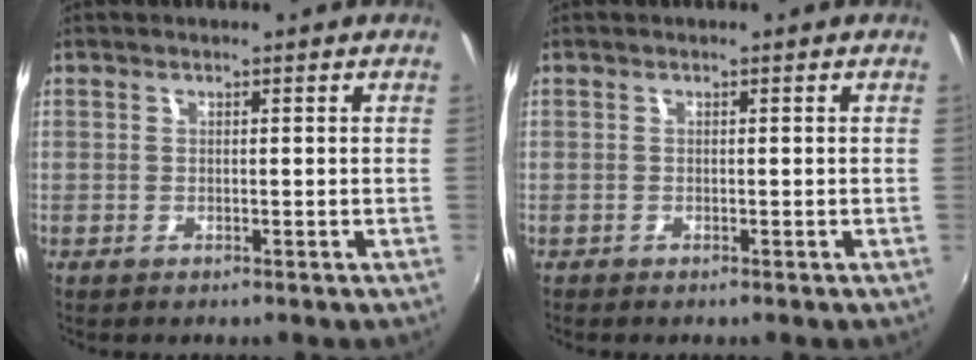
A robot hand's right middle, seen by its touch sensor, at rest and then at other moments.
{"total": 0.0}